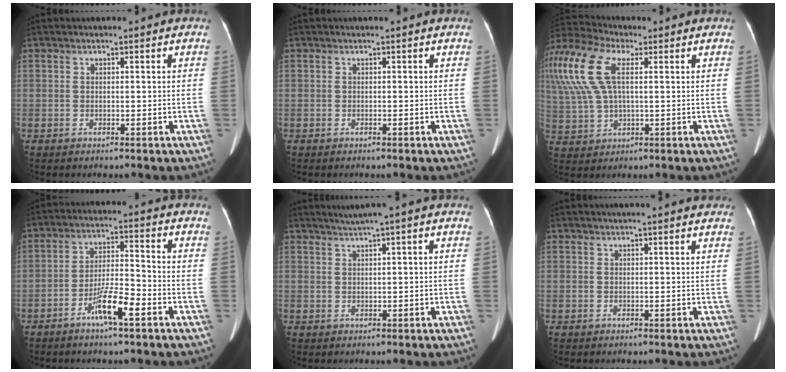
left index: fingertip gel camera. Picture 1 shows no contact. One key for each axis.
{"total": 0.0}
{"total": 20.2, "fx": 7.5, "fy": 10.2, "fz": 15.7, "tx": -0.411, "ty": 0.051, "tz": 0.141}
{"total": 7.1, "fx": -4.0, "fy": 0.5, "fz": 5.9, "tx": -0.115, "ty": 0.000, "tz": -0.073}
{"total": 2.7, "fx": 1.6, "fy": -0.4, "fz": 2.1, "tx": -0.045, "ty": 0.013, "tz": 0.033}
{"total": 5.5, "fx": 4.8, "fy": 0.6, "fz": 2.5, "tx": -0.033, "ty": 0.022, "tz": 0.051}